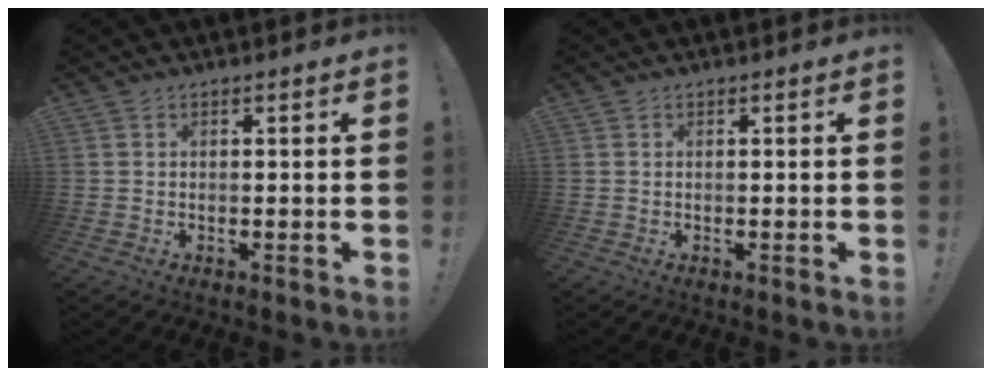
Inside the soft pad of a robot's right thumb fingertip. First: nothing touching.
{"total": 0.0}